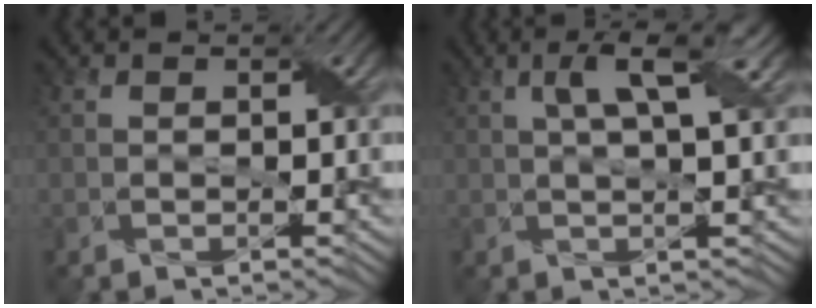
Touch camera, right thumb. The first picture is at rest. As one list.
[{"total": 5.8, "force": [2.1, 1.1, 5.3], "torque": [-0.091, 0.009, 0.038]}]